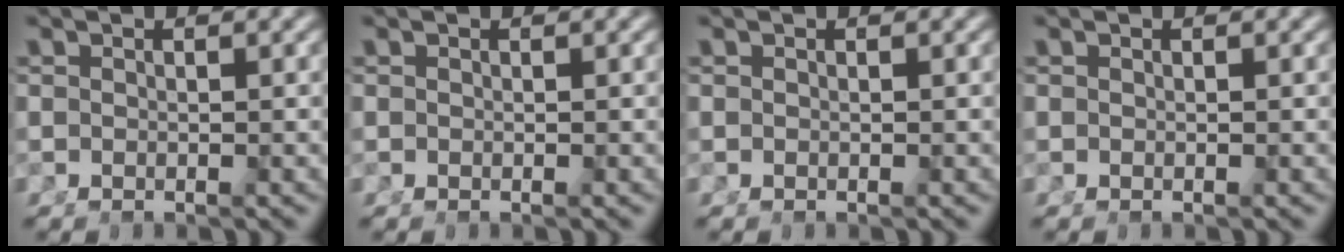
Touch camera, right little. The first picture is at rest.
{"total": 0.0}
{"total": 0.0}
{"total": 0.0}